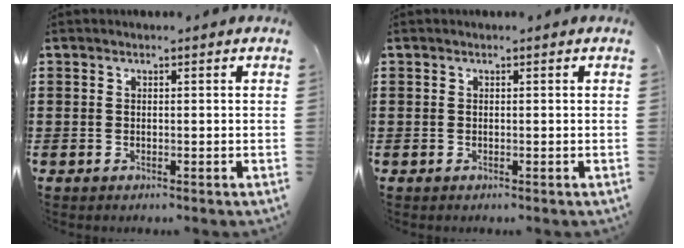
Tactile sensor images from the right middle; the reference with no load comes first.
{"total": 0.0}